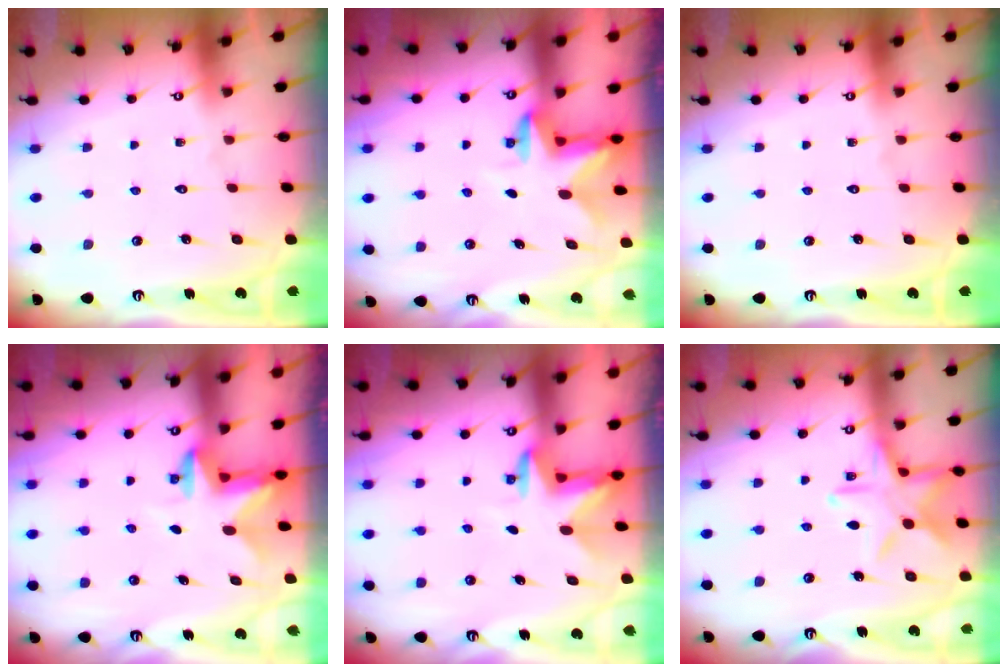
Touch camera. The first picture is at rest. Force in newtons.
{"total": 2.8, "press": 2.8, "slide": 0.5}
{"total": 0.0}
{"total": 2.8, "press": 2.8, "slide": 0.5}
{"total": 2.9, "press": 2.8, "slide": 0.7}
{"total": 12.8, "press": 12.8, "slide": 0.8}